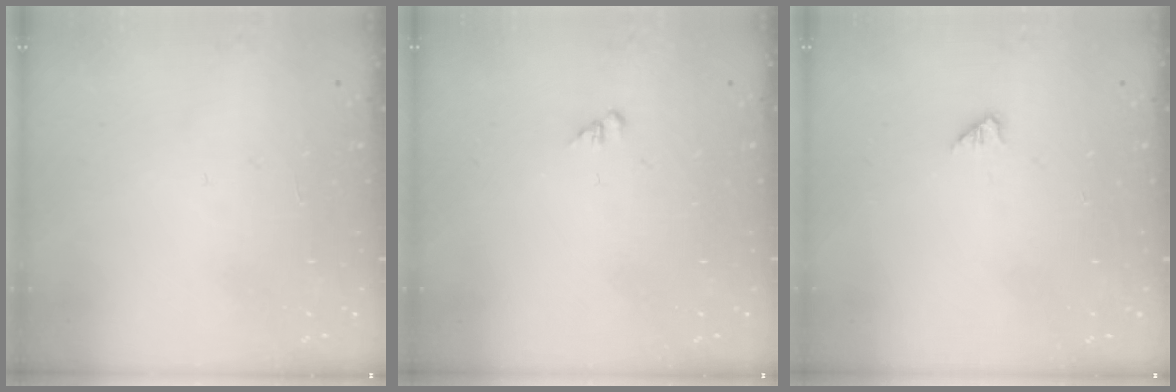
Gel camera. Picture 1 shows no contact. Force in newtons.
{"total": 1.3, "press": 1.3, "slide": 0.3}
{"total": 0.9, "press": 0.8, "slide": 0.2}